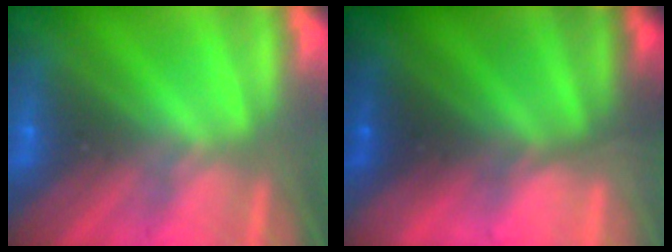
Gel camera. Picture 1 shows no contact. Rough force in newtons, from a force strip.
{"total": 1.8}